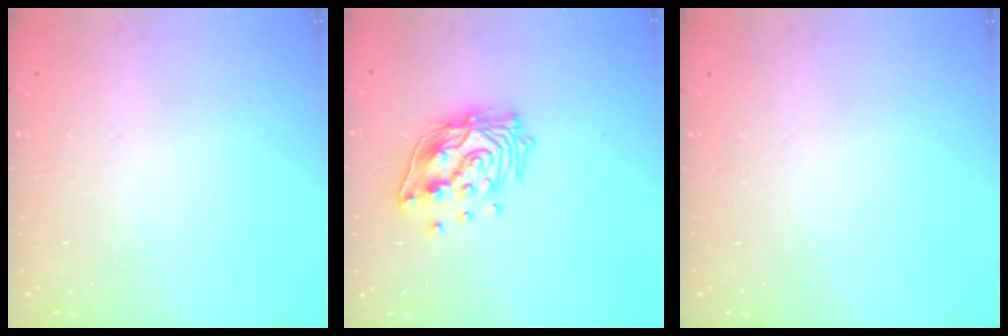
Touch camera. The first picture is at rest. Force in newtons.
{"total": 16.0, "press": 15.9, "slide": 2.0}
{"total": 0.0}